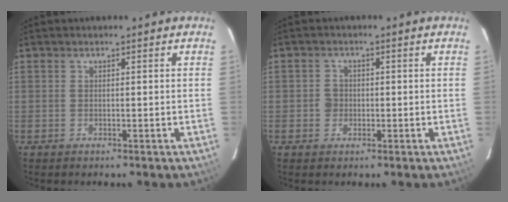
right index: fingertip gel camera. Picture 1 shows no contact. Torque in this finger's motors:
{"motor_torque": [0.11, 0.03, 0.12, 0.03]}